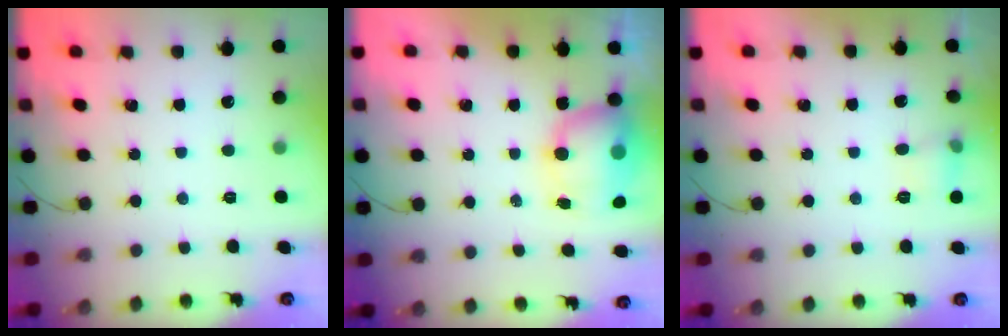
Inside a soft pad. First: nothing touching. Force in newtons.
{"total": 9.4, "press": 8.5, "slide": 4.0}
{"total": 7.0, "press": 6.7, "slide": 1.9}